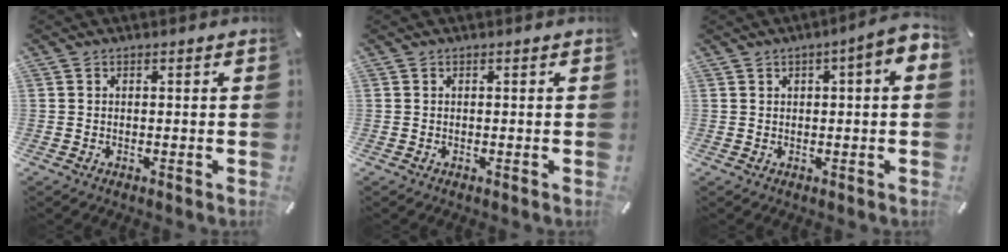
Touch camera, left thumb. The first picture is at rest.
{"total": 0.0}
{"total": 4.8, "force": [1.1, 1.5, 4.4], "torque": [-0.066, 0.002, 0.016]}